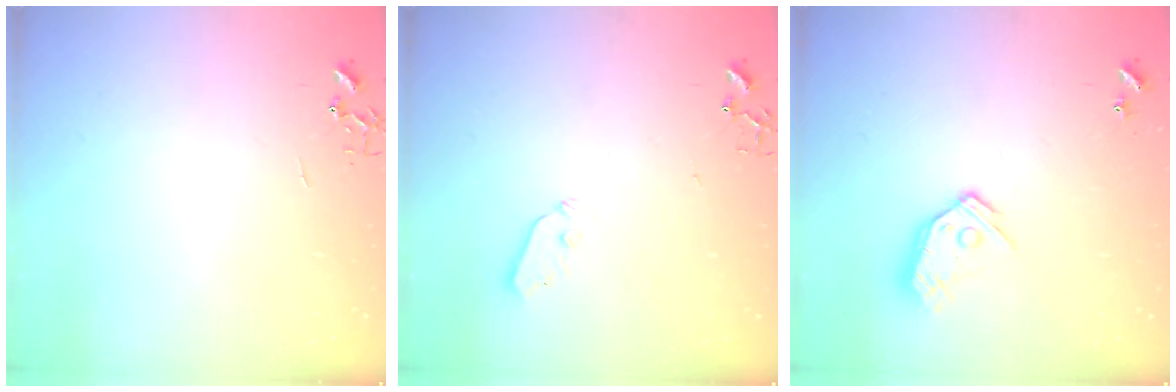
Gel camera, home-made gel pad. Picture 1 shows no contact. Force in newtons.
{"total": 4.3, "press": 4.3, "slide": 0.7}
{"total": 11.0, "press": 10.9, "slide": 1.2}